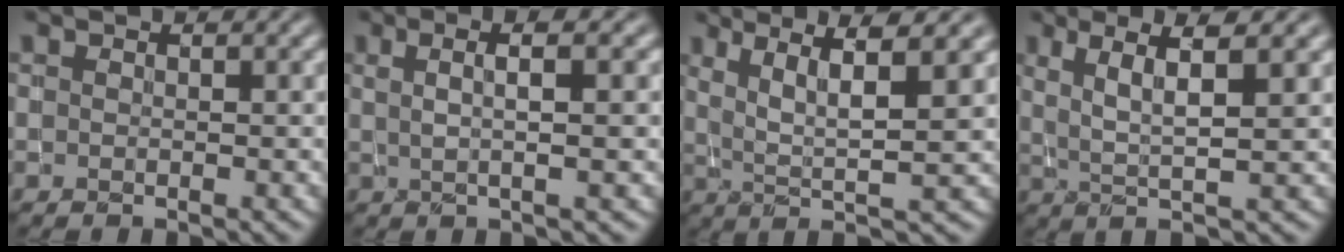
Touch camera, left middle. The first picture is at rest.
{"total": 4.1, "force": [1.2, 0.9, 3.8], "torque": [-0.056, 0.002, 0.011]}
{"total": 6.0, "force": [2.3, 1.0, 5.5], "torque": [-0.091, 0.002, 0.045]}
{"total": 4.8, "force": [1.6, 0.6, 4.5], "torque": [-0.084, -0.001, 0.033]}